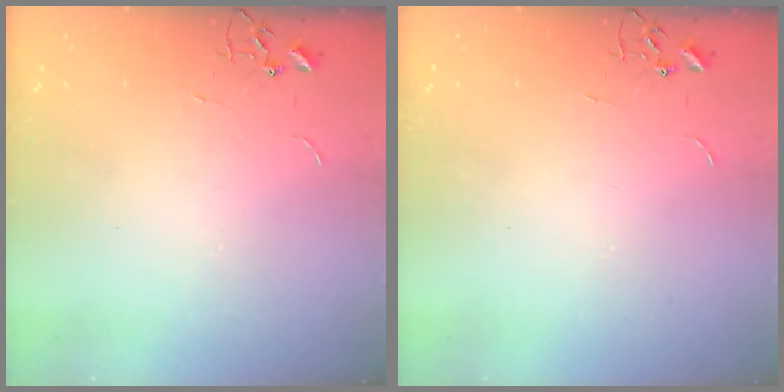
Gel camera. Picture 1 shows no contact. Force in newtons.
{"total": 0.0}